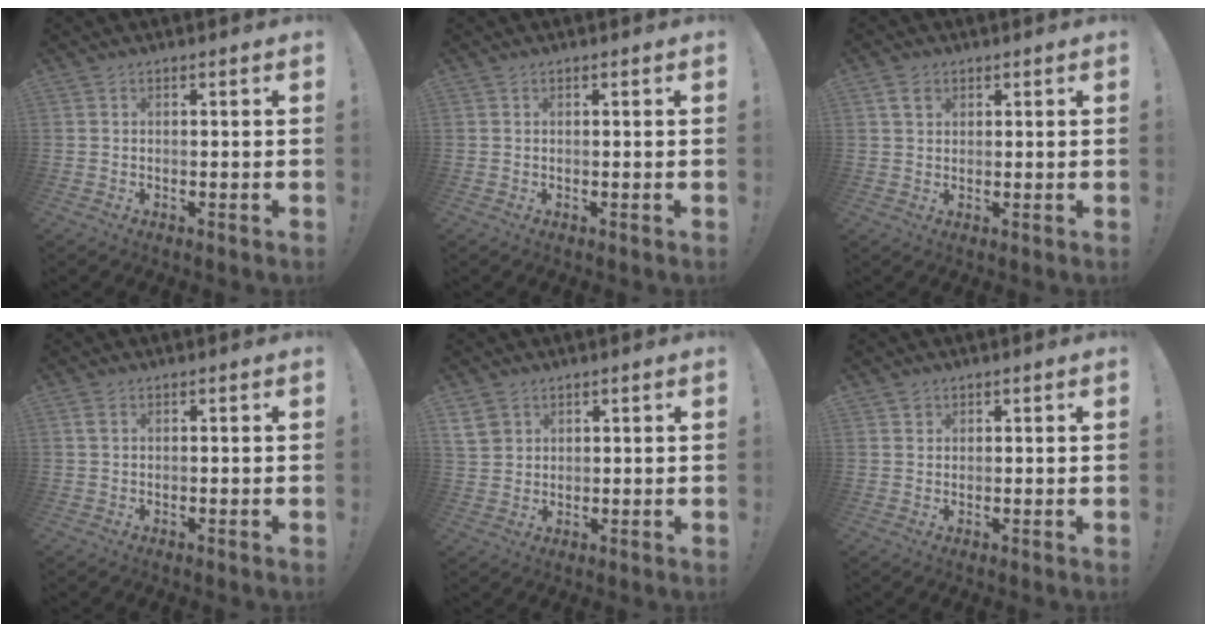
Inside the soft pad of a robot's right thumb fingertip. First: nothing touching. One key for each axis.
{"total": 0.0}
{"total": 3.2, "fx": 1.6, "fy": 2.3, "fz": 1.6, "tx": -0.014, "ty": -0.003, "tz": 0.027}
{"total": 1.1, "fx": 0.7, "fy": 0.5, "fz": 0.8, "tx": -0.009, "ty": 0.000, "tz": 0.010}
{"total": 5.5, "fx": 3.1, "fy": 4.1, "fz": 1.9, "tx": -0.029, "ty": -0.013, "tz": 0.062}
{"total": 1.4, "fx": 1.0, "fy": 1.0, "fz": 0.1, "tx": 0.007, "ty": -0.006, "tz": 0.016}